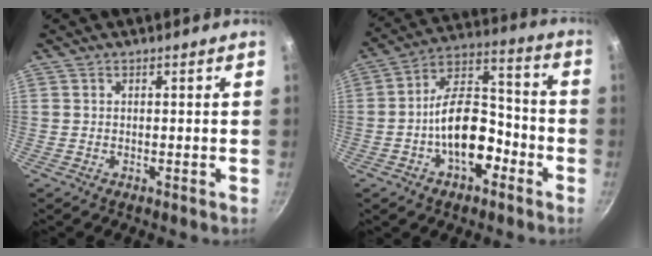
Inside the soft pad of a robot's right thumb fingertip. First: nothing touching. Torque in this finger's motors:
{"motor_torque": [2.43, 2.00, 1.62, -1.12, 0.61]}